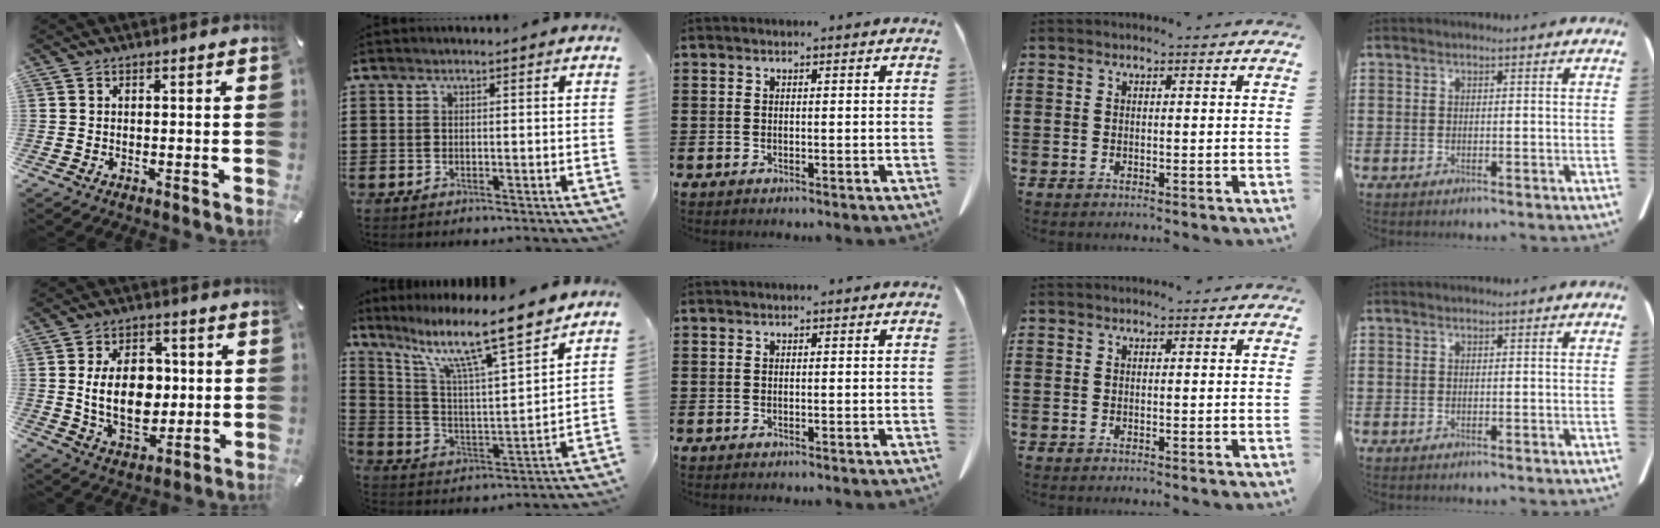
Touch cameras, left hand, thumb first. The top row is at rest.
{"thumb": {"total": 14.7, "force": [0.8, 9.9, 10.8], "torque": [-0.198, 0.006, 0.013]}, "index": {"total": 12.4, "force": [9.1, 1.4, 8.2], "torque": [-0.171, -0.055, 0.148]}}